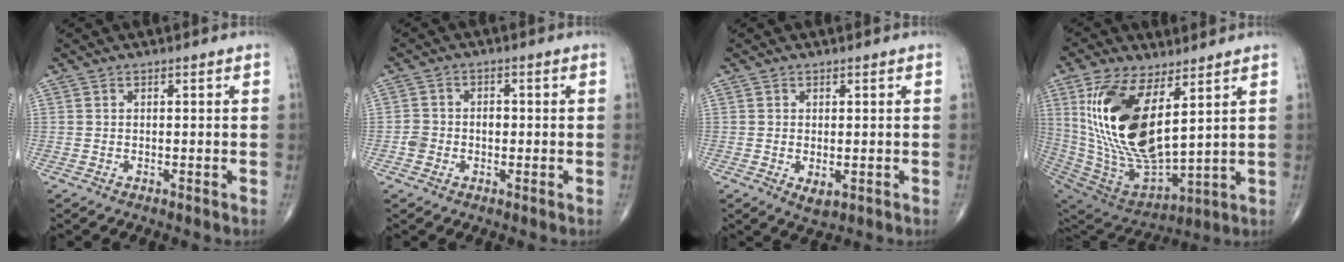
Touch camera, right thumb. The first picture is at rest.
{"total": 3.5, "force": [-0.7, 3.0, 1.7], "torque": [-0.019, 0.018, -0.013]}
{"total": 2.4, "force": [-0.5, 1.2, 2.0], "torque": [-0.029, -0.006, -0.001]}
{"total": 22.7, "force": [7.0, 10.0, 19.1], "torque": [-0.380, -0.042, 0.148]}